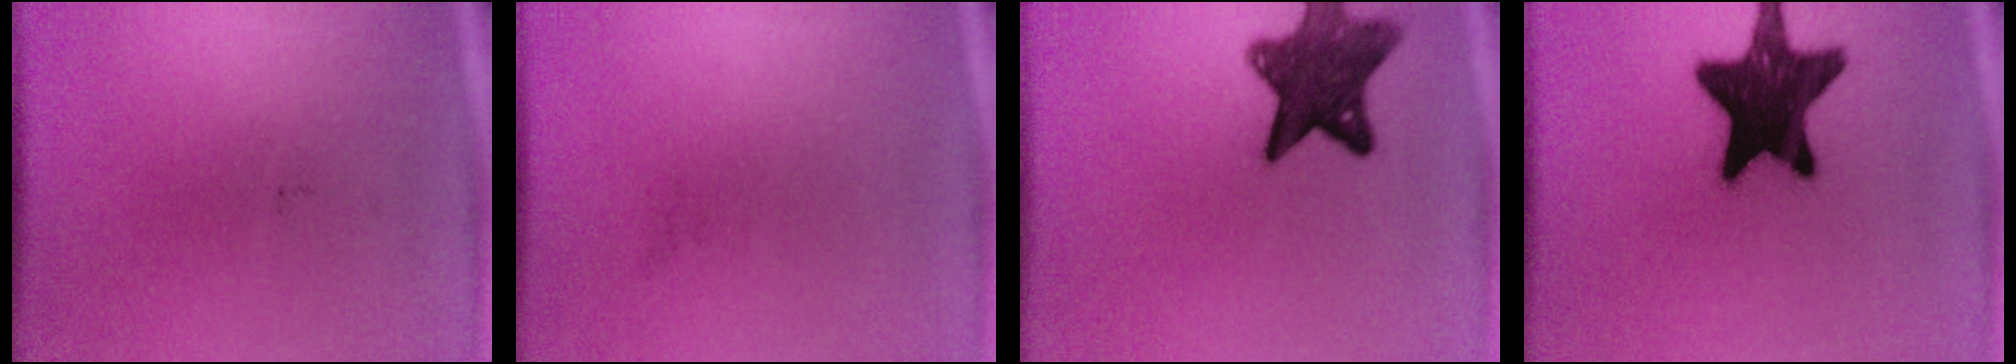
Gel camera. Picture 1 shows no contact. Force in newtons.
{"total": 0.0}
{"total": 10.8}
{"total": 17.6}